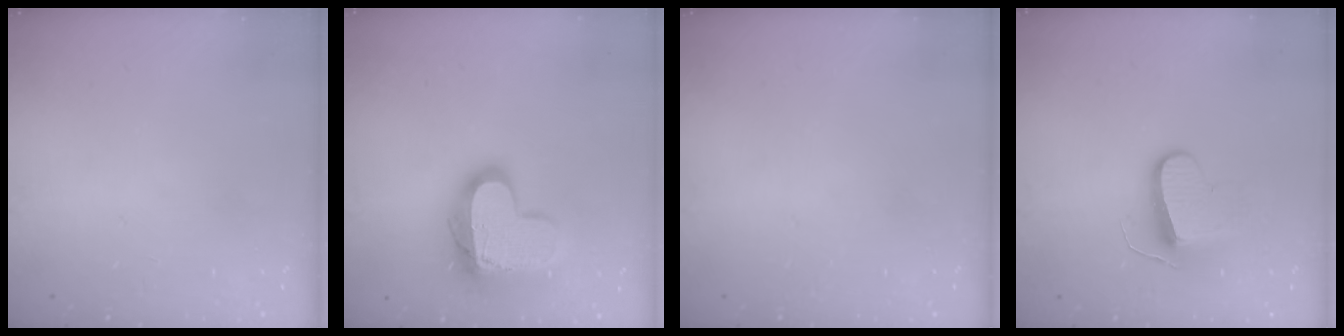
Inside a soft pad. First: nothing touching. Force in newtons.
{"total": 15.7, "press": 15.7, "slide": 1.2}
{"total": 0.0}
{"total": 9.2, "press": 9.2, "slide": 0.5}